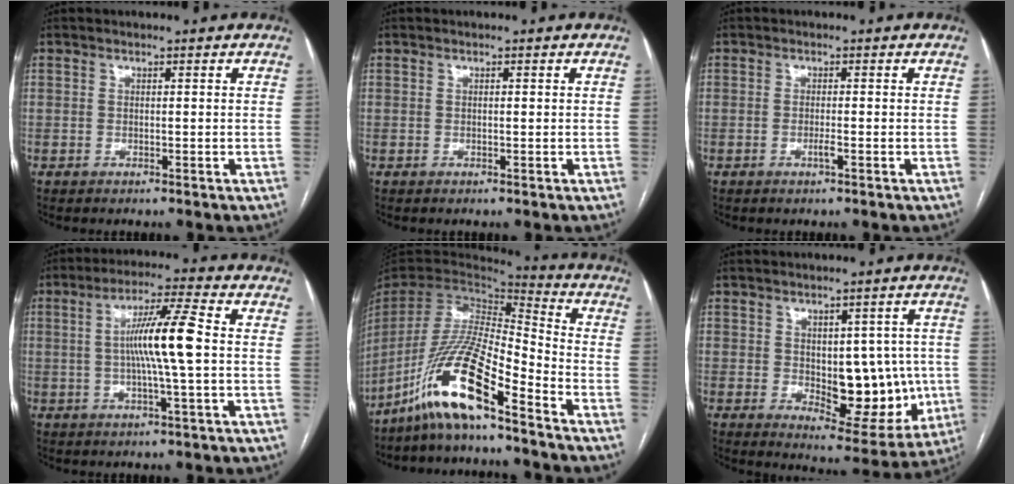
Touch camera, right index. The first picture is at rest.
{"total": 0.0}
{"total": 1.3, "force": [-0.5, 0.0, 1.2], "torque": [-0.026, -0.002, -0.010]}
{"total": 9.6, "force": [0.1, -0.4, 9.6], "torque": [-0.176, 0.007, -0.002]}
{"total": 15.1, "force": [-10.2, 1.6, 11.0], "torque": [-0.221, -0.012, -0.196]}
{"total": 12.6, "force": [-0.9, 6.4, 10.8], "torque": [-0.124, 0.003, 0.008]}